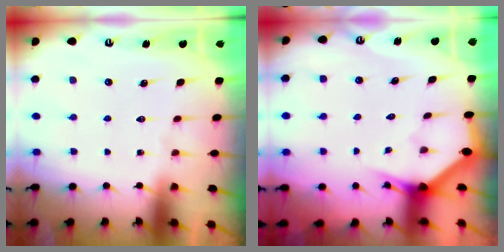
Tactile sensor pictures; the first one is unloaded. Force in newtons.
{"total": 2.9, "press": 2.9, "slide": 0.1}